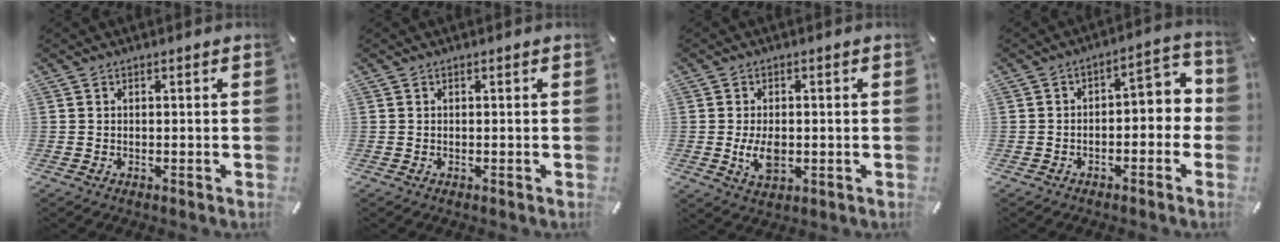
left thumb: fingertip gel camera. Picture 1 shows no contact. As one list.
[{"total": 0.0}, {"total": 6.1, "force": [-0.8, 3.7, 4.8], "torque": [-0.101, -0.007, -0.017]}, {"total": 5.0, "force": [-1.3, 2.9, 3.9], "torque": [-0.048, -0.004, -0.036]}]